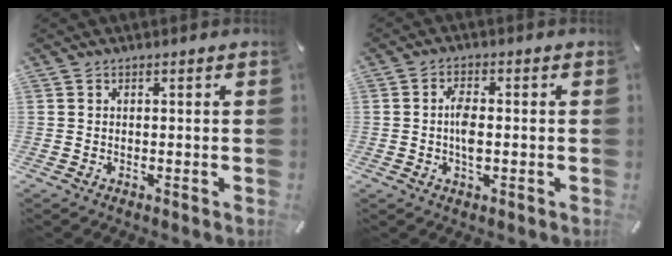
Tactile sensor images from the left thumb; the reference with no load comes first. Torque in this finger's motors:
{"motor_torque": [0.48, 0.44, 0.60, 0.12, 0.00]}